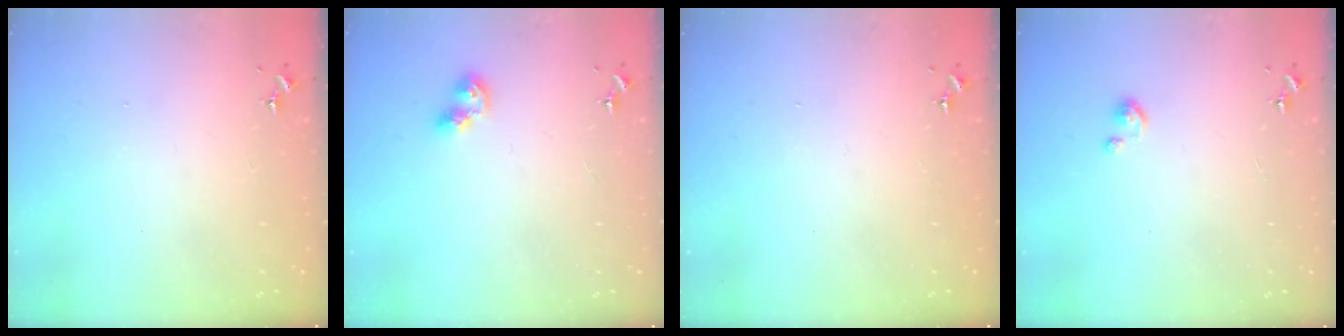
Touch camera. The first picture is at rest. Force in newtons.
{"total": 7.1, "press": 7.1, "slide": 0.7}
{"total": 0.0}
{"total": 2.4, "press": 2.4, "slide": 0.3}